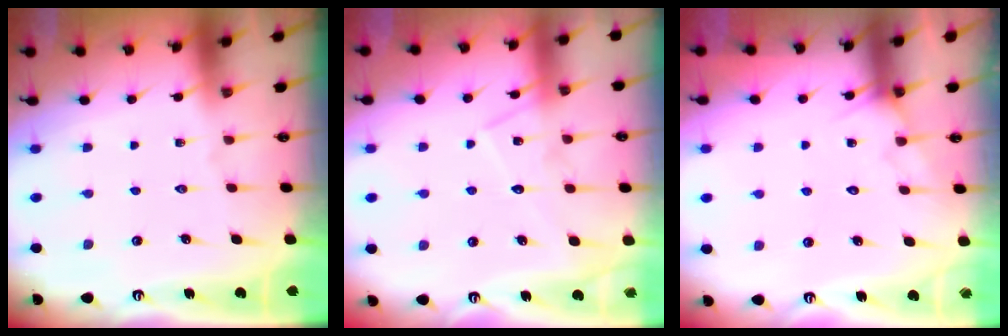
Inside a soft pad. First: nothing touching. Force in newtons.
{"total": 10.7, "press": 10.7, "slide": 0.9}
{"total": 5.4, "press": 5.3, "slide": 0.5}